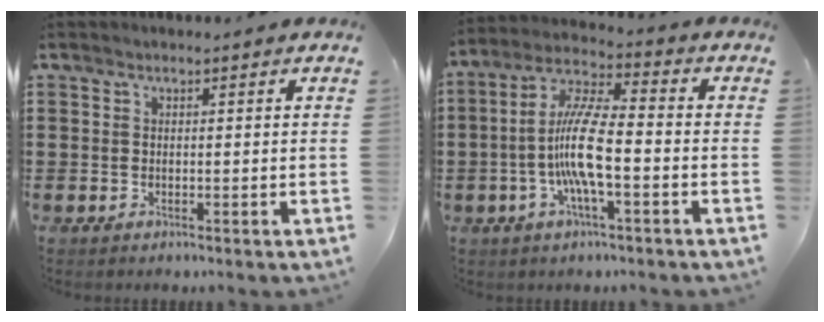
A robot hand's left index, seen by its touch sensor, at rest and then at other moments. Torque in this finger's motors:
{"motor_torque": [-0.41, 0.54, -0.18, -0.05]}